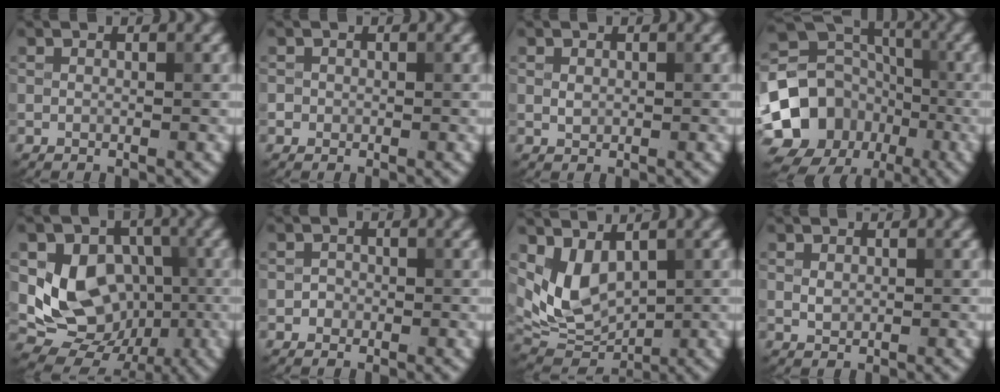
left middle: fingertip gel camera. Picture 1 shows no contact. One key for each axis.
{"total": 0.6, "fx": -0.1, "fy": 0.6, "fz": 0.0, "tx": 0.007, "ty": -0.004, "tz": -0.002}
{"total": 0.7, "fx": 0.2, "fy": 0.6, "fz": 0.4, "tx": -0.009, "ty": -0.001, "tz": 0.004}
{"total": 11.9, "fx": -4.0, "fy": 10.2, "fz": 4.7, "tx": -0.089, "ty": -0.004, "tz": -0.082}
{"total": 8.4, "fx": -0.3, "fy": 6.9, "fz": 4.9, "tx": -0.077, "ty": -0.019, "tz": 0.000}
{"total": 0.9, "fx": -0.3, "fy": 0.8, "fz": 0.1, "tx": 0.005, "ty": 0.000, "tz": -0.006}
{"total": 5.6, "fx": 2.1, "fy": 3.4, "fz": 3.9, "tx": -0.084, "ty": -0.020, "tz": 0.048}
{"total": 0.9, "fx": 0.2, "fy": 0.7, "fz": 0.5, "tx": -0.011, "ty": -0.001, "tz": 0.006}